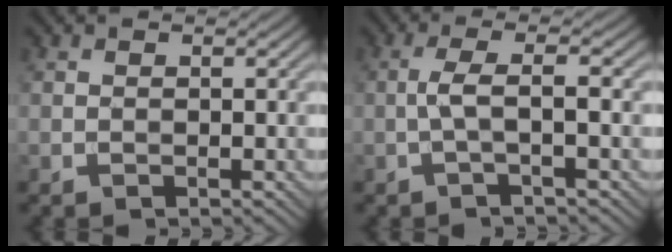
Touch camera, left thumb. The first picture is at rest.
{"total": 3.1, "force": [-0.6, 0.4, 3.0], "torque": [-0.058, 0.010, -0.024]}